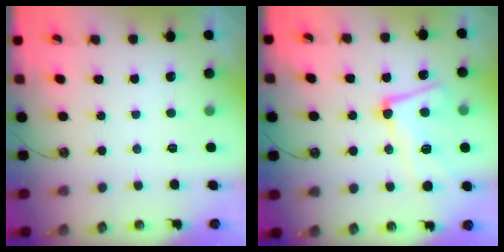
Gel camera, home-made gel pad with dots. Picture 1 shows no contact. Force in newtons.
{"total": 8.5, "press": 8.4, "slide": 1.7}